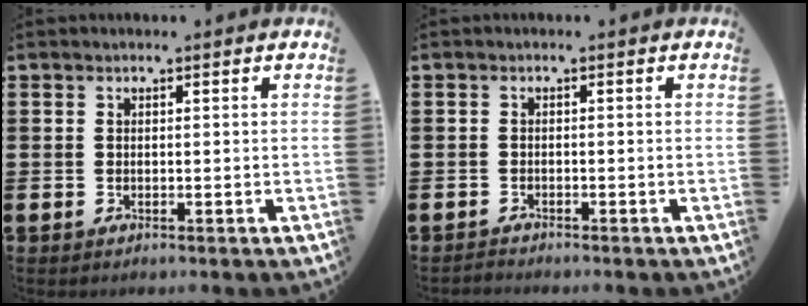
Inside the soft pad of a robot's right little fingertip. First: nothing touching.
{"total": 0.7, "force": [-0.7, 0.0, -0.1], "torque": [-0.001, -0.001, -0.015]}